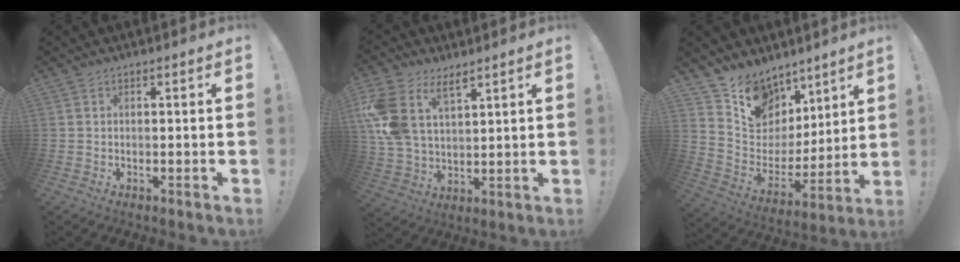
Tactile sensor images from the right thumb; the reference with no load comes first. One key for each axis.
{"total": 14.1, "fx": 7.6, "fy": 8.8, "fz": 8.0, "tx": -0.182, "ty": -0.033, "tz": 0.149}
{"total": 13.2, "fx": 9.8, "fy": 8.5, "fz": 2.5, "tx": -0.049, "ty": -0.085, "tz": 0.189}